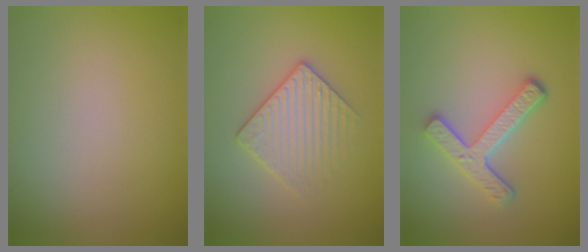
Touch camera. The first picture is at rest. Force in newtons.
{"total": 2.9, "press": 2.6, "slide": 1.2}
{"total": 4.5, "press": 3.4, "slide": 3.0}